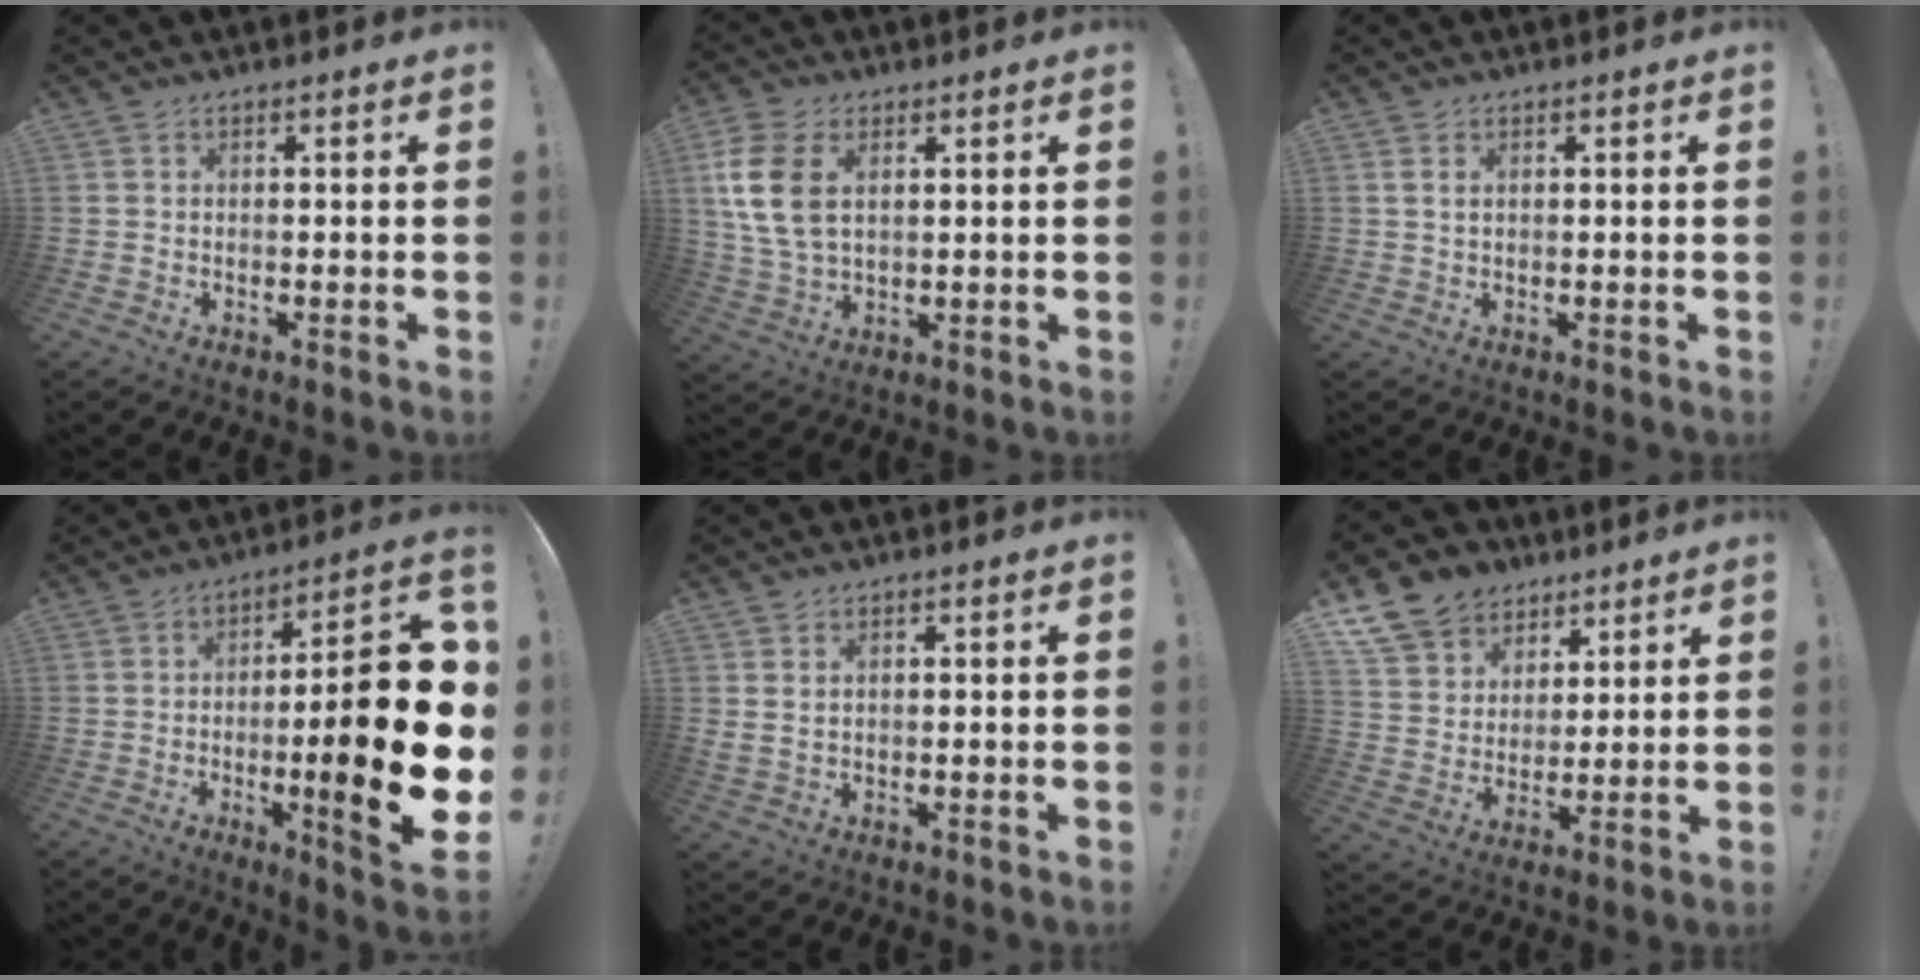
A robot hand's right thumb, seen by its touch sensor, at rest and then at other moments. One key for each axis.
{"total": 12.3, "fx": 3.7, "fy": 7.5, "fz": 9.1, "tx": -0.196, "ty": 0.001, "tz": 0.070}
{"total": 1.7, "fx": 0.7, "fy": 1.0, "fz": 1.3, "tx": -0.025, "ty": 0.002, "tz": 0.012}
{"total": 24.1, "fx": -3.6, "fy": 4.9, "fz": 23.3, "tx": -0.343, "ty": 0.013, "tz": -0.054}
{"total": 2.2, "fx": 0.9, "fy": 1.2, "fz": 1.6, "tx": -0.033, "ty": 0.004, "tz": 0.016}
{"total": 12.8, "fx": 8.0, "fy": 9.3, "fz": 3.3, "tx": -0.062, "ty": -0.052, "tz": 0.159}